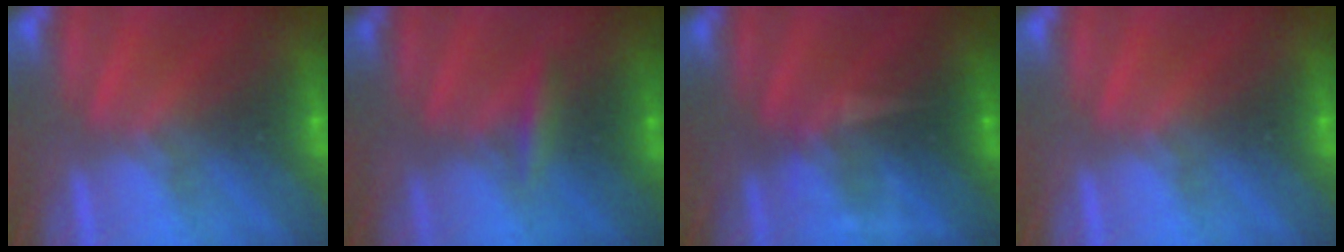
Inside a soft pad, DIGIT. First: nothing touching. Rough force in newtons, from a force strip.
{"total": 2.4}
{"total": 3.3}
{"total": 0.0}